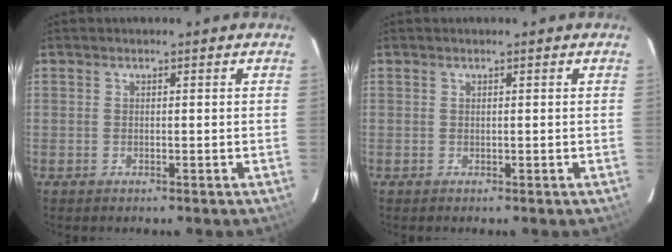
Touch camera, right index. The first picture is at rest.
{"total": 0.0}